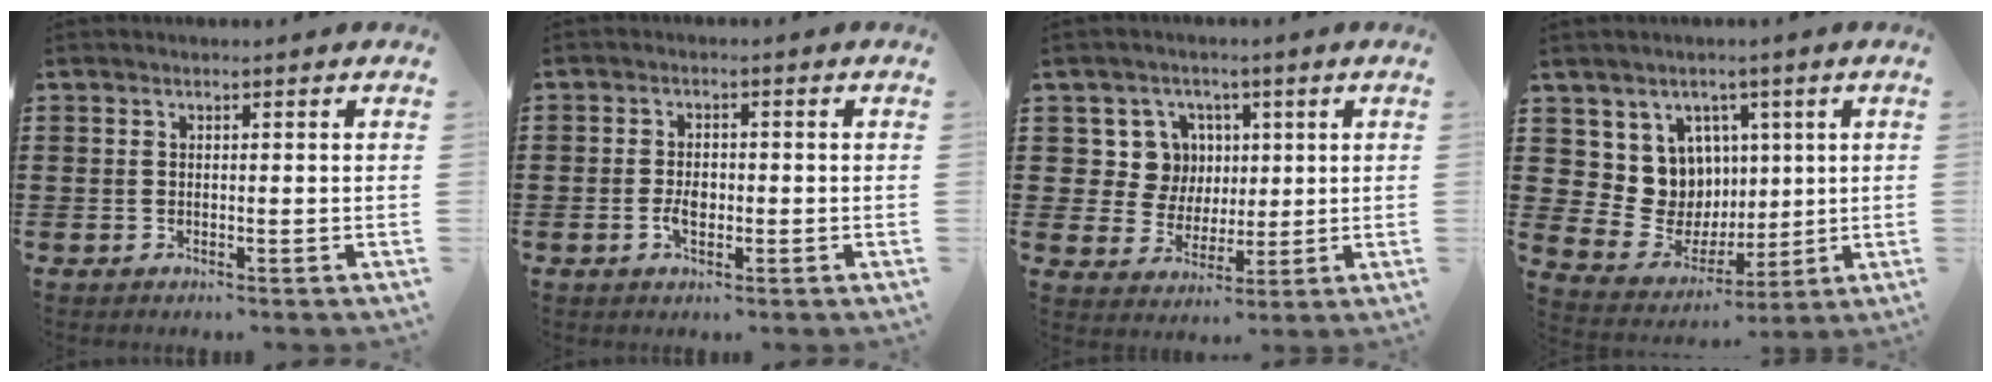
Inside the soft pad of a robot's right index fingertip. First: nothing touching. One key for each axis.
{"total": 2.7, "fx": -0.6, "fy": 1.5, "fz": 2.1, "tx": -0.038, "ty": 0.003, "tz": -0.011}
{"total": 7.8, "fx": 2.2, "fy": 7.2, "fz": 2.0, "tx": -0.067, "ty": 0.015, "tz": 0.045}
{"total": 8.7, "fx": 2.5, "fy": 8.1, "fz": 1.5, "tx": -0.069, "ty": -0.030, "tz": 0.054}